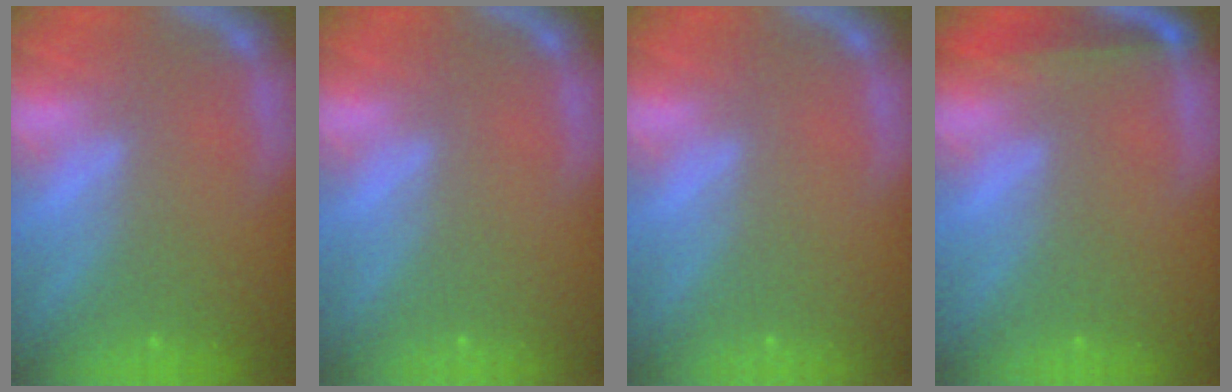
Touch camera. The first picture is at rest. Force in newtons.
{"total": 0.0}
{"total": 0.0}
{"total": 3.0}